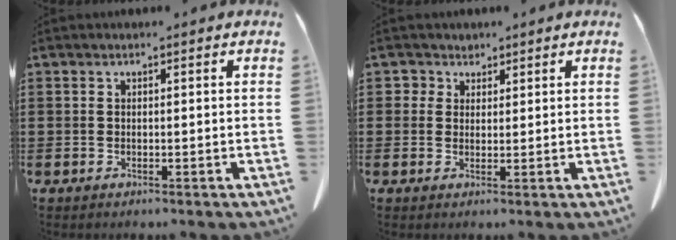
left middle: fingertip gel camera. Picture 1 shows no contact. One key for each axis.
{"total": 2.4, "fx": 1.6, "fy": 1.9, "fz": 0.3, "tx": -0.008, "ty": 0.005, "tz": 0.027}